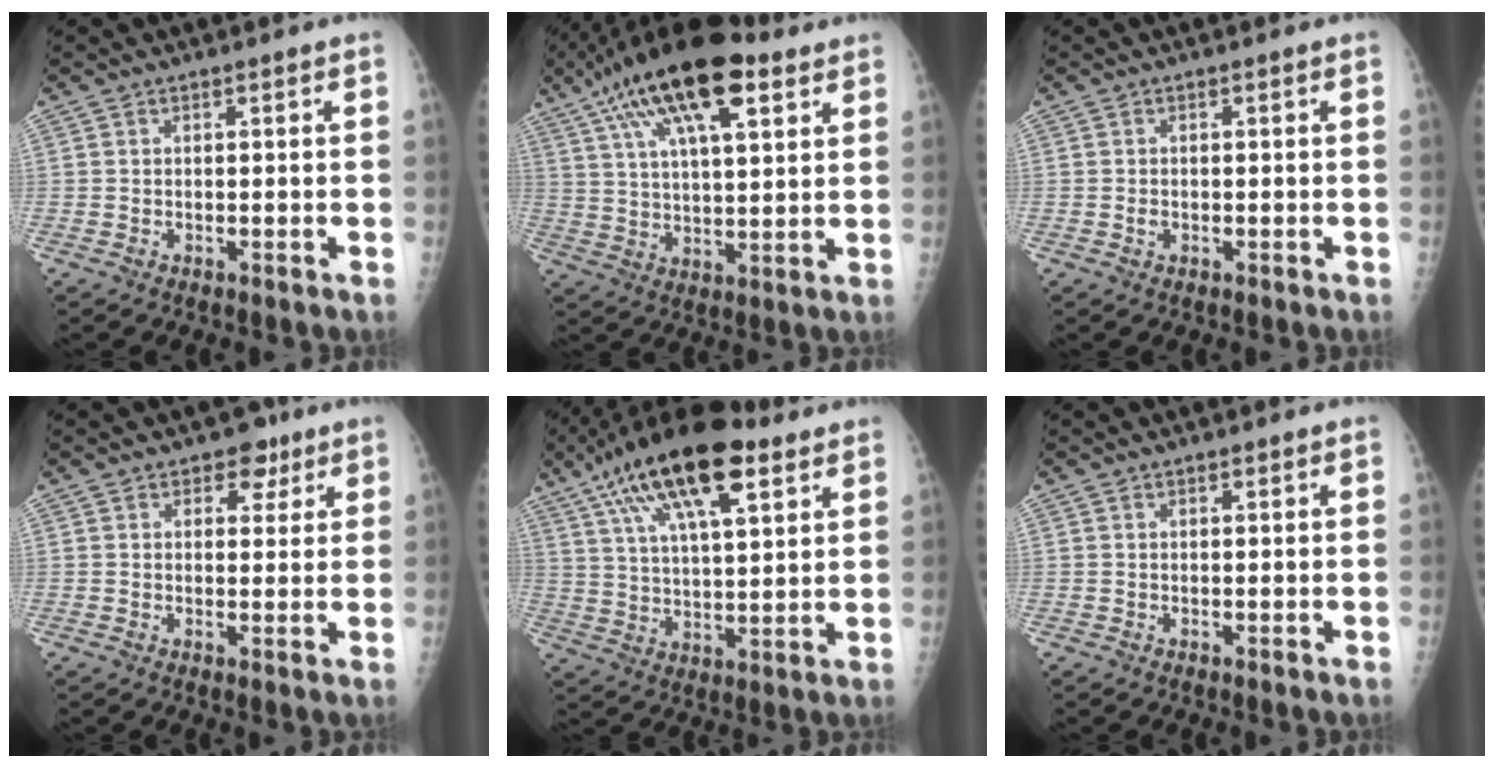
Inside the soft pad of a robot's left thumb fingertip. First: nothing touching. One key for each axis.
{"total": 19.2, "fx": 10.1, "fy": 7.0, "fz": 14.7, "tx": -0.245, "ty": -0.006, "tz": 0.172}
{"total": 0.9, "fx": -0.2, "fy": 0.7, "fz": 0.5, "tx": -0.005, "ty": 0.001, "tz": -0.003}
{"total": 4.8, "fx": 2.7, "fy": 3.2, "fz": 2.2, "tx": 0.002, "ty": -0.009, "tz": 0.033}
{"total": 20.2, "fx": 10.8, "fy": 7.4, "fz": 15.4, "tx": -0.256, "ty": -0.011, "tz": 0.186}
{"total": 0.7, "fx": 0.4, "fy": 0.4, "fz": 0.4, "tx": -0.005, "ty": -0.001, "tz": 0.006}